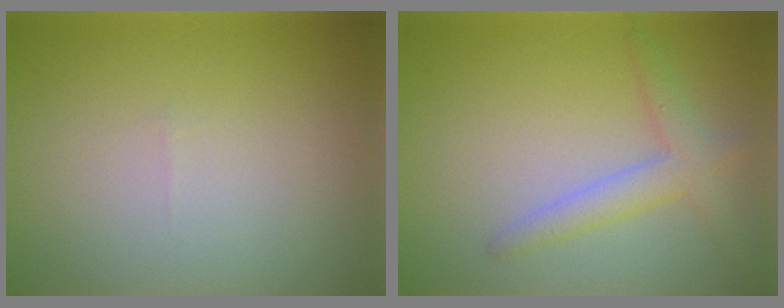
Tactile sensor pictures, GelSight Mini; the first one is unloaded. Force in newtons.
{"total": 2.7, "press": 2.7, "slide": 0.3}